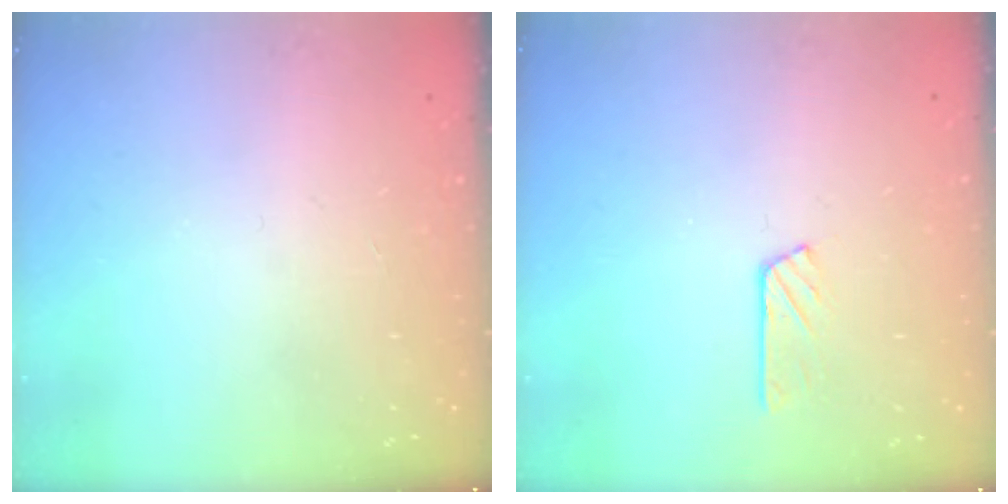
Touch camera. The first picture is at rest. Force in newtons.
{"total": 3.8, "press": 3.8, "slide": 0.5}